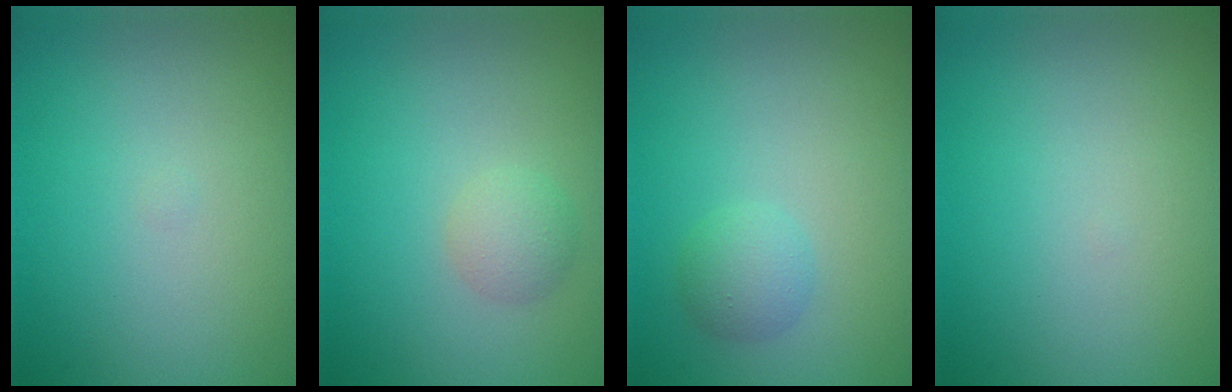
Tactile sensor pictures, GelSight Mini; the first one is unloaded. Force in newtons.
{"total": 1.7, "press": 1.7, "slide": 0.0}
{"total": 1.8, "press": 1.8, "slide": 0.0}
{"total": 0.0}